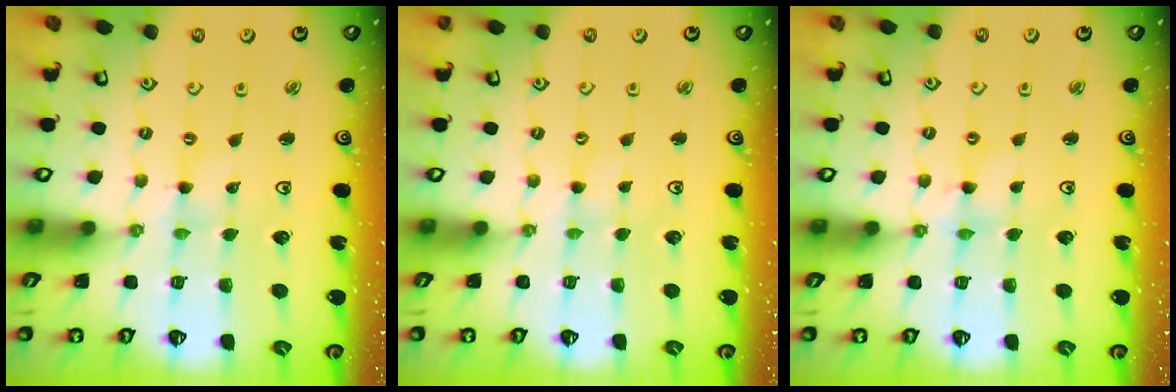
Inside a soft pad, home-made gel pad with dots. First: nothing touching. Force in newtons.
{"total": 0.0}
{"total": 2.3, "press": 2.3, "slide": 0.3}